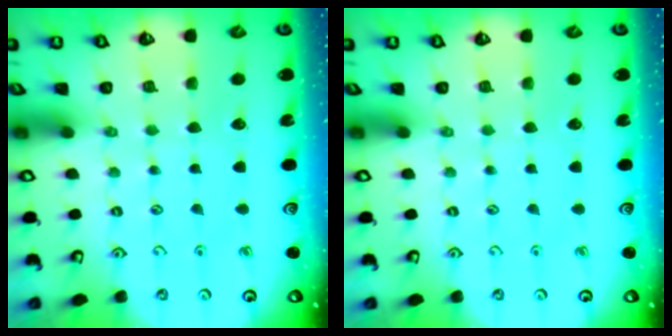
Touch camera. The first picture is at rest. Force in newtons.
{"total": 0.0}